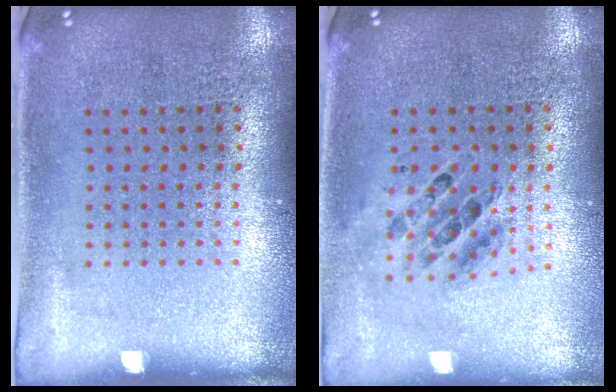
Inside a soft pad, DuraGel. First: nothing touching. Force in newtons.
{"total": 0.7, "press": 0.6, "slide": 0.2}